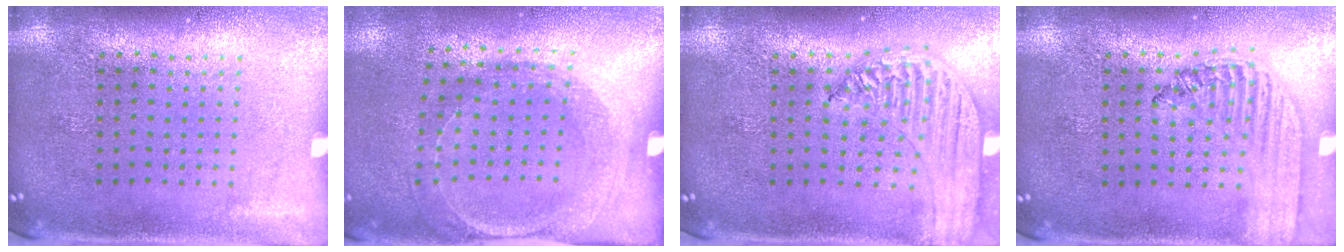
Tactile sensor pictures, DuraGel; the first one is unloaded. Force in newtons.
{"total": 1.6, "press": 1.5, "slide": 0.6}
{"total": 1.8, "press": 1.7, "slide": 0.6}
{"total": 1.5, "press": 1.4, "slide": 0.5}